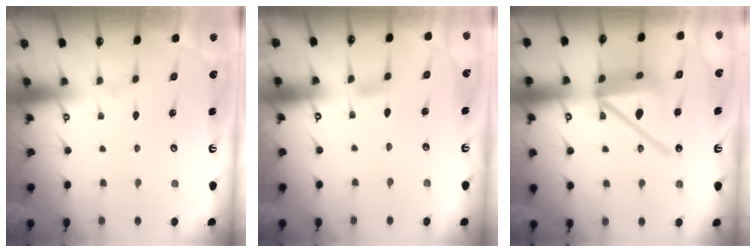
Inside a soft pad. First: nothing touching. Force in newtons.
{"total": 4.6, "press": 4.5, "slide": 0.5}
{"total": 16.6, "press": 16.5, "slide": 1.7}